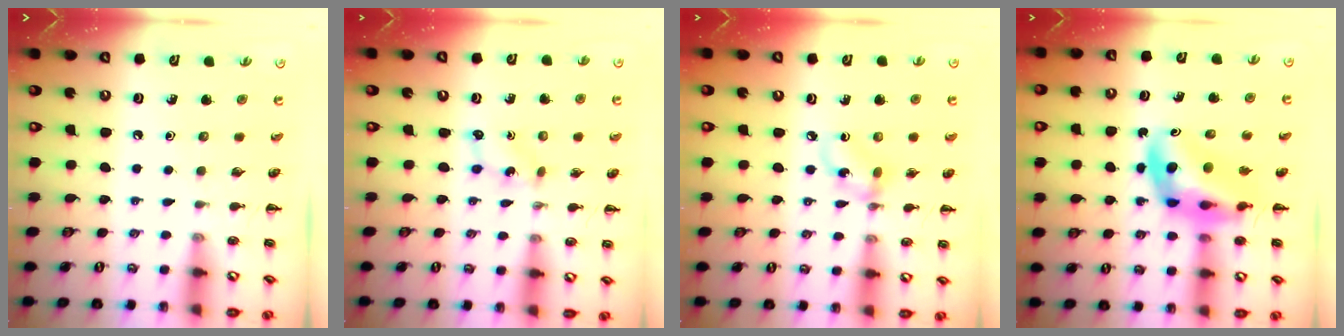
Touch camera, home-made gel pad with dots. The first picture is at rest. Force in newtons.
{"total": 2.7, "press": 2.6, "slide": 0.8}
{"total": 5.2, "press": 5.2, "slide": 0.6}
{"total": 11.4, "press": 10.9, "slide": 3.3}